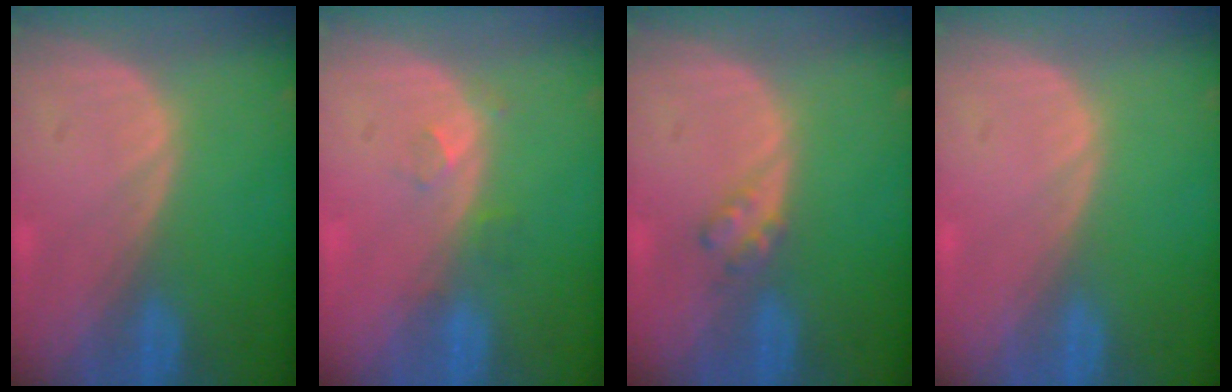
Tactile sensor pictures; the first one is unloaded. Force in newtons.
{"total": 2.3, "press": 2.0, "slide": 1.1}
{"total": 2.3, "press": 2.2, "slide": 0.3}
{"total": 0.0}